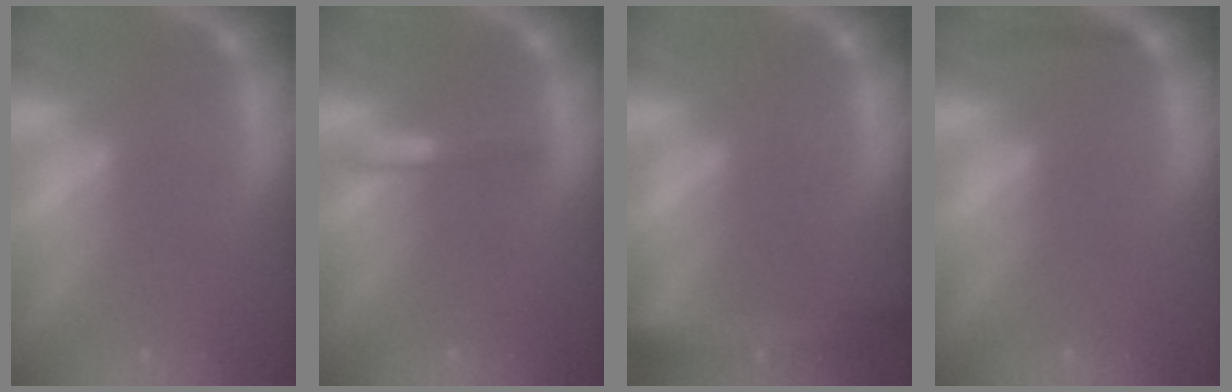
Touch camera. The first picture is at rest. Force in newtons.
{"total": 1.4}
{"total": 6.0}
{"total": 0.9}